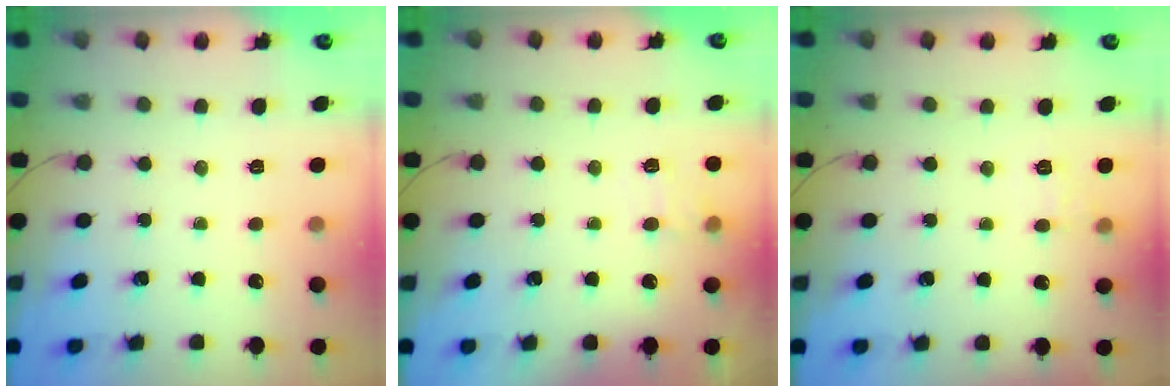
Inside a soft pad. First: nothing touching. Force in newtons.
{"total": 9.5, "press": 9.4, "slide": 1.7}
{"total": 5.2, "press": 5.0, "slide": 1.2}